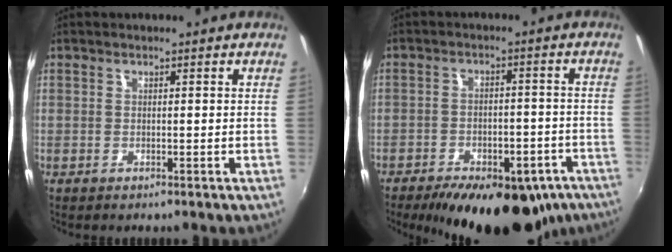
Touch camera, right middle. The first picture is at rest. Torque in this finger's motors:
{"motor_torque": [1.08, -1.06, 0.39, 0.21]}